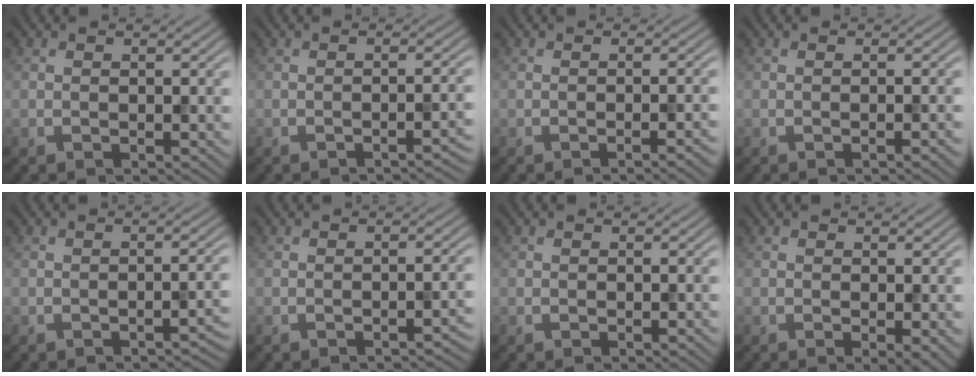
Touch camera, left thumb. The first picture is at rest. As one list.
[{"total": 3.3, "force": [-1.8, 0.6, 2.6], "torque": [-0.027, 0.008, -0.034]}, {"total": 2.7, "force": [-1.1, 0.6, 2.4], "torque": [-0.021, 0.007, -0.023]}, {"total": 1.6, "force": [-0.5, 0.3, 1.5], "torque": [-0.015, 0.003, -0.010]}, {"total": 2.4, "force": [-1.5, 0.6, 1.8], "torque": [-0.022, 0.005, -0.024]}, {"total": 2.4, "force": [-1.4, 0.5, 1.9], "torque": [-0.021, 0.006, -0.024]}, {"total": 0.0}, {"total": 1.6, "force": [0.0, 0.4, 1.5], "torque": [-0.020, -0.007, -0.001]}]